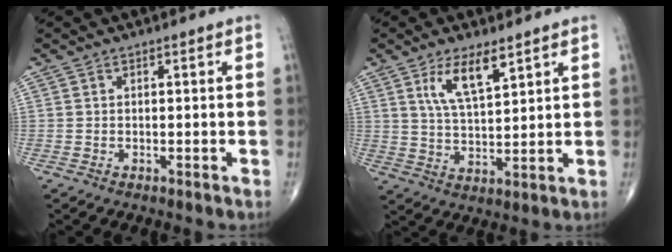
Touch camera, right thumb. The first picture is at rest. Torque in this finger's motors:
{"motor_torque": [-0.03, 0.16, 0.45, 0.28, 0.06]}